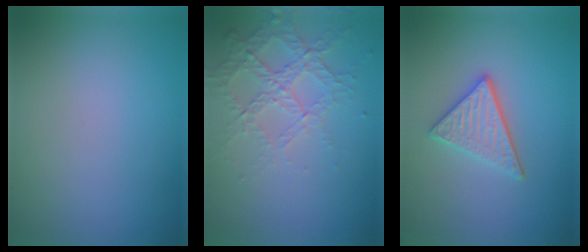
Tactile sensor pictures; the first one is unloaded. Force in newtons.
{"total": 4.5, "press": 2.9, "slide": 3.4}
{"total": 3.5, "press": 3.0, "slide": 1.8}